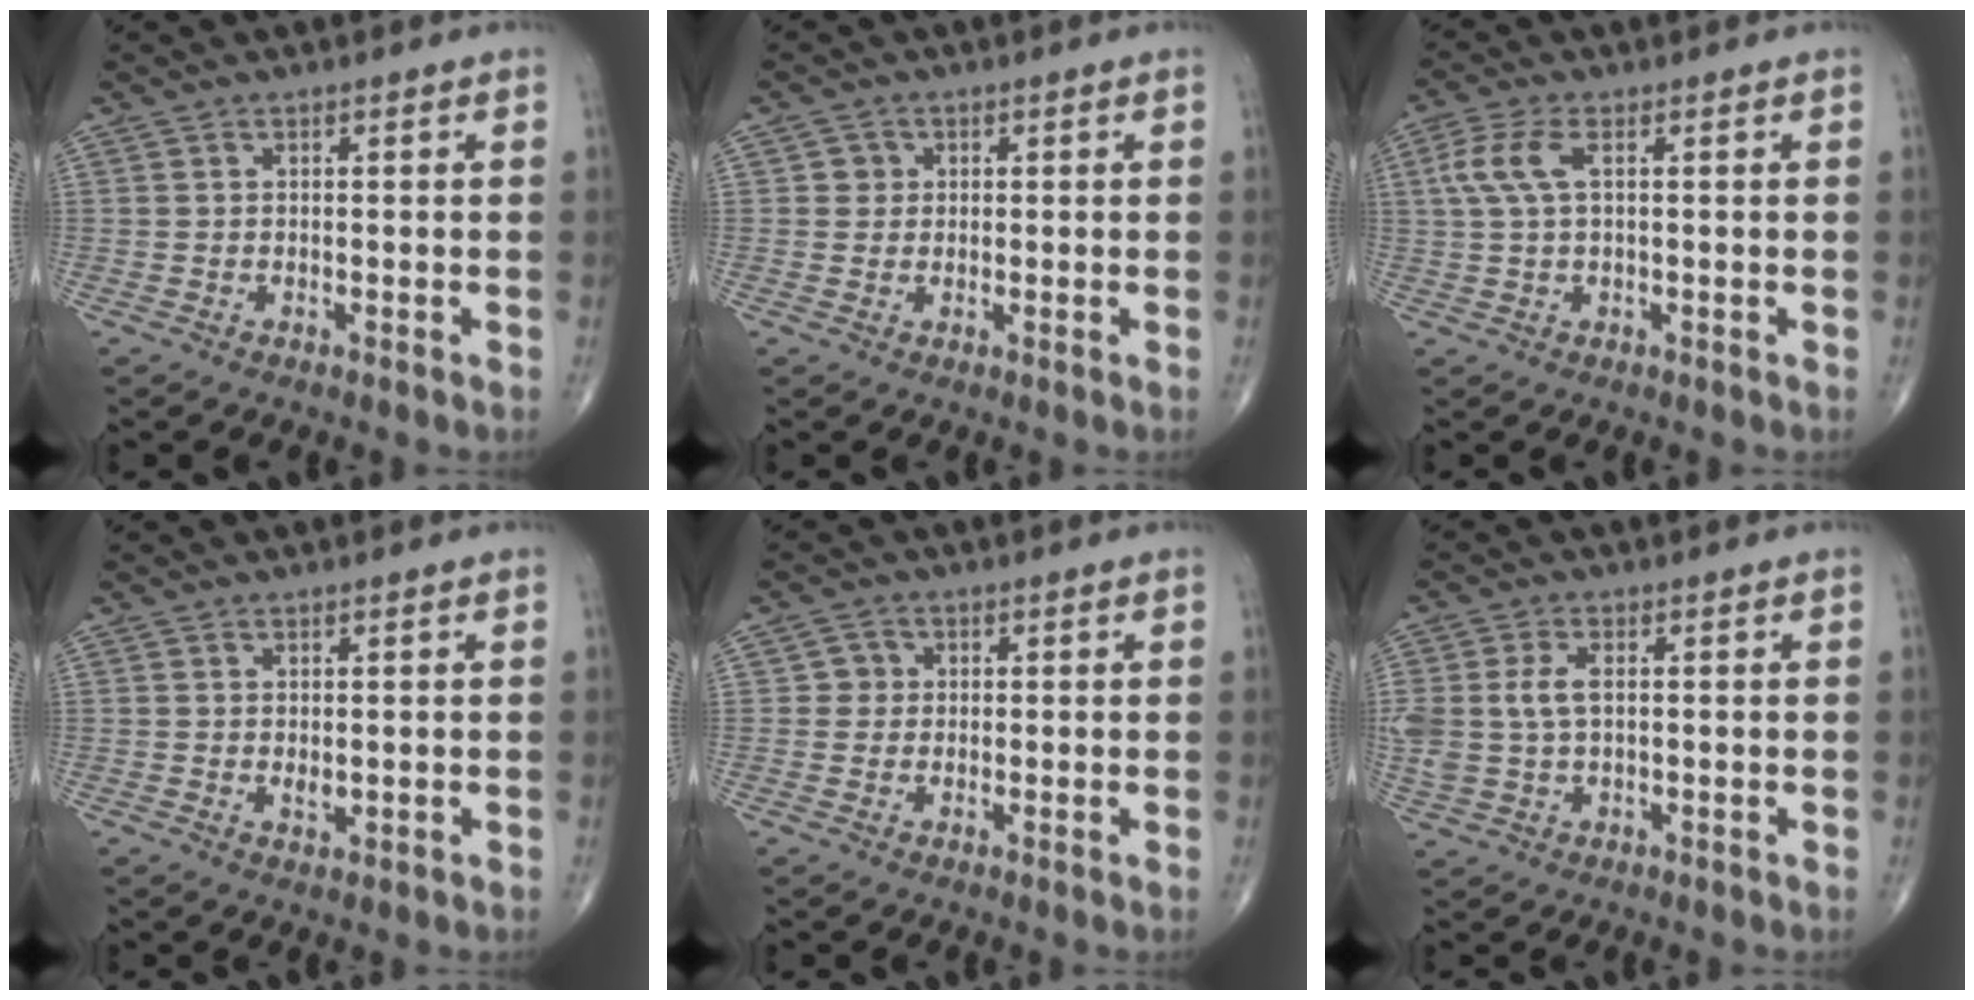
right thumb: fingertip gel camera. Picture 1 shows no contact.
{"total": 2.2, "force": [0.5, 2.1, 0.4], "torque": [0.008, 0.002, 0.002]}
{"total": 5.7, "force": [1.4, 2.4, 4.9], "torque": [-0.133, 0.017, 0.029]}
{"total": 1.5, "force": [0.1, 0.9, 1.2], "torque": [-0.014, -0.004, 0.003]}
{"total": 2.6, "force": [0.3, 2.6, 0.4], "torque": [0.013, 0.005, -0.002]}
{"total": 6.7, "force": [0.8, 4.0, 5.3], "torque": [-0.129, 0.009, 0.019]}